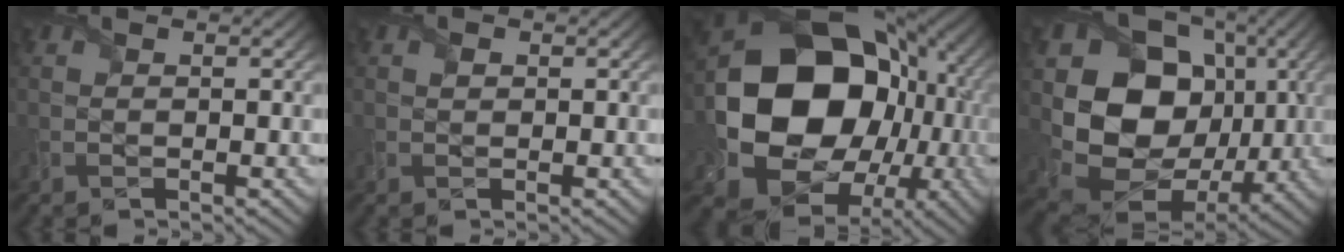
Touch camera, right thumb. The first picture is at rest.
{"total": 0.6, "force": [0.3, 0.4, 0.4], "torque": [-0.009, 0.000, 0.005]}
{"total": 21.3, "force": [-0.9, 17.2, 12.5], "torque": [-0.277, -0.054, 0.016]}
{"total": 16.2, "force": [1.0, 13.5, 8.9], "torque": [-0.185, -0.038, 0.025]}